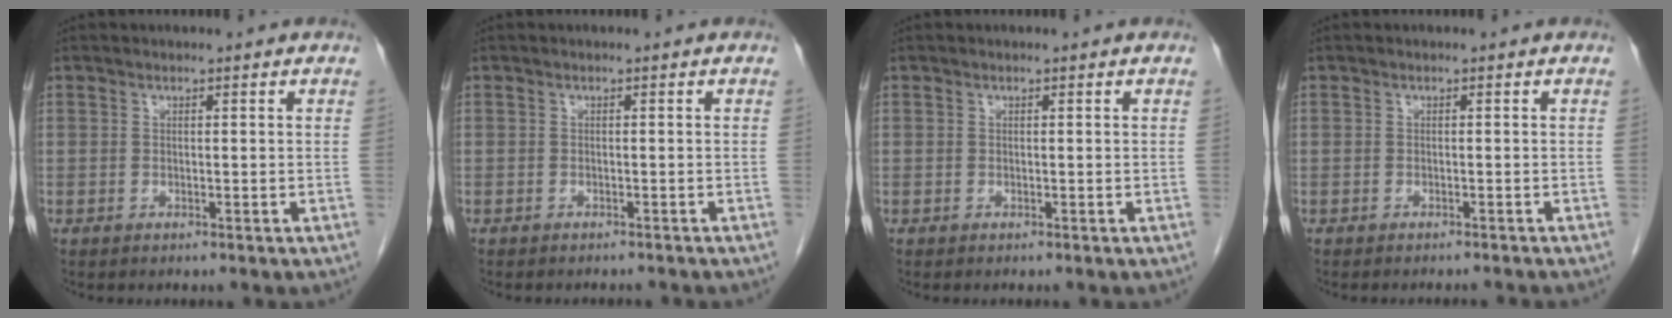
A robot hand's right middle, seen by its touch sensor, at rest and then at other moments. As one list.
[{"total": 3.7, "force": [-3.4, 0.9, 1.1], "torque": [-0.010, -0.003, -0.039]}, {"total": 0.0}, {"total": 3.6, "force": [-3.5, 0.2, 0.9], "torque": [-0.007, -0.011, -0.040]}]